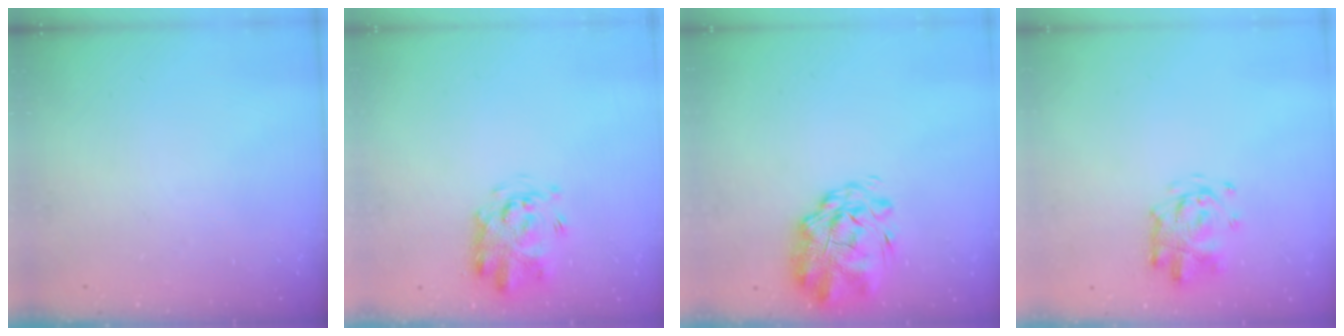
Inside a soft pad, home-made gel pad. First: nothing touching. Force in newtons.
{"total": 3.4, "press": 3.3, "slide": 0.7}
{"total": 3.1, "press": 2.6, "slide": 1.7}
{"total": 3.6, "press": 3.6, "slide": 0.3}